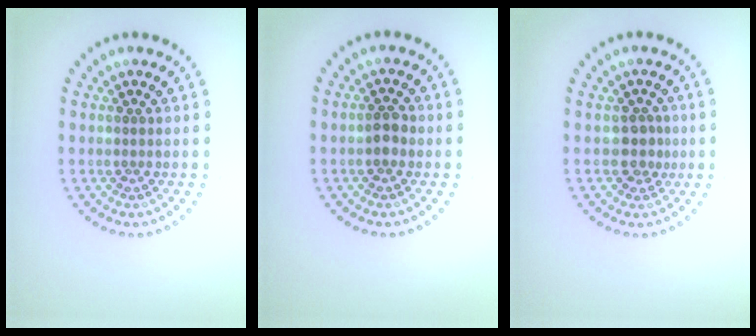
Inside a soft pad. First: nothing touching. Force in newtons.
{"total": 1.7, "press": 1.6, "slide": 0.2}
{"total": 1.8, "press": 1.6, "slide": 1.0}